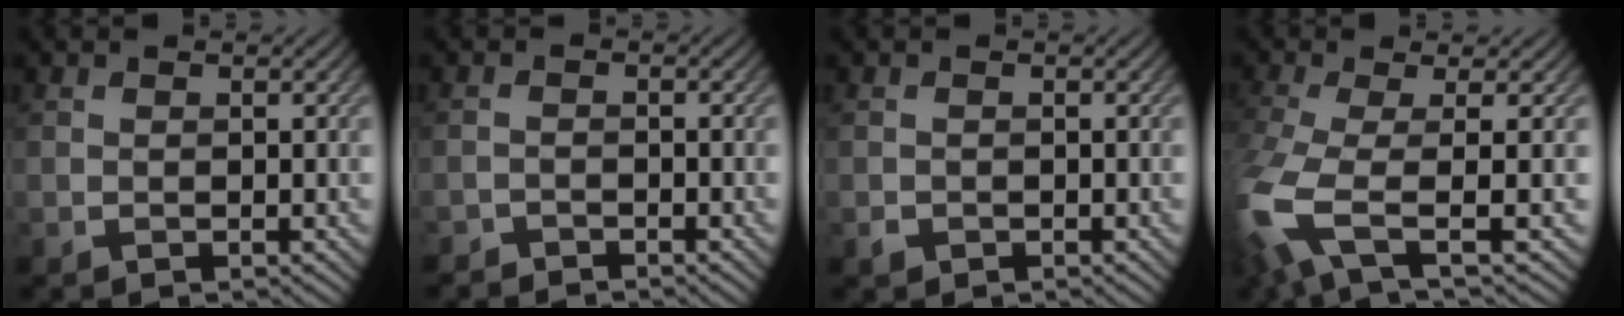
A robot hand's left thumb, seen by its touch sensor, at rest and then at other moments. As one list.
[{"total": 1.7, "force": [-1.7, 0.1, -0.1], "torque": [0.004, 0.001, -0.038]}, {"total": 0.7, "force": [-0.4, 0.5, 0.1], "torque": [-0.001, -0.001, -0.012]}, {"total": 8.4, "force": [-2.2, 2.5, 7.7], "torque": [-0.177, -0.016, -0.051]}]